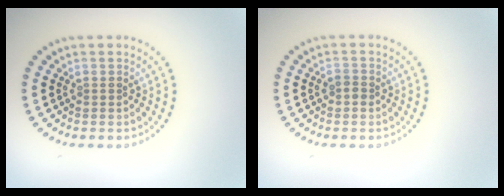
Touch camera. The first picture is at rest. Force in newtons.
{"total": 0.9, "press": 0.9, "slide": 0.2}